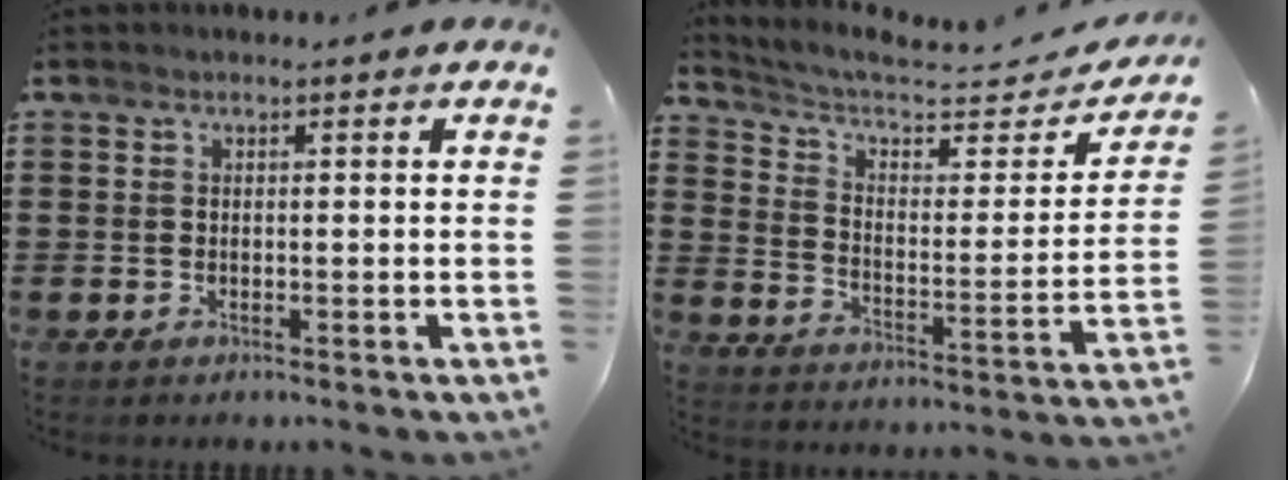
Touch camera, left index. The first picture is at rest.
{"total": 5.5, "force": [4.4, 1.8, 2.9], "torque": [-0.080, -0.031, 0.068]}